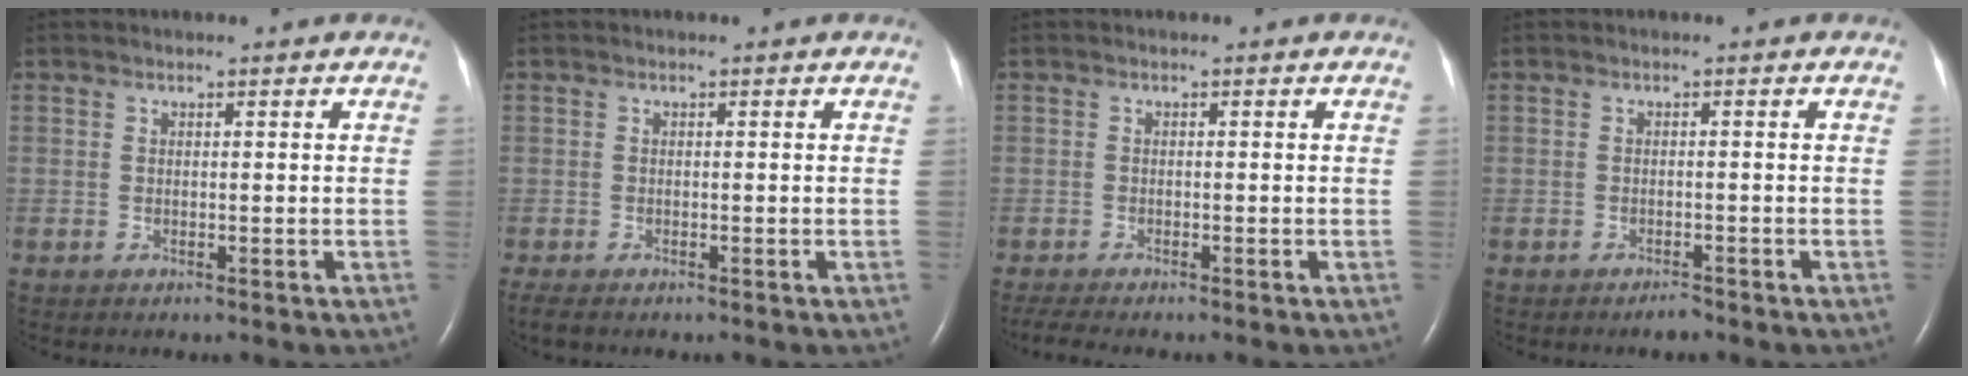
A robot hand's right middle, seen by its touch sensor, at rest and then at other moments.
{"total": 2.1, "force": [-1.7, 0.6, 1.2], "torque": [-0.027, -0.009, -0.026]}
{"total": 3.3, "force": [-2.8, 0.1, 1.7], "torque": [-0.034, -0.010, -0.047]}
{"total": 1.1, "force": [-1.0, 0.1, 0.5], "torque": [-0.013, -0.003, -0.013]}